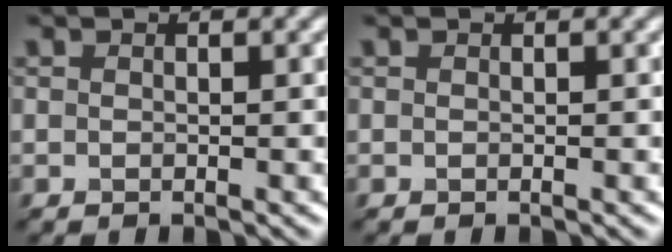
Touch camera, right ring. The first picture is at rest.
{"total": 0.0}